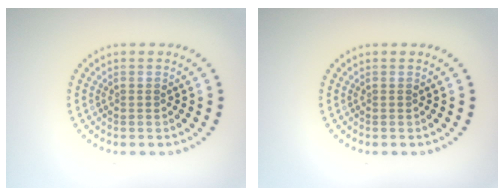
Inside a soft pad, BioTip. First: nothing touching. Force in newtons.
{"total": 0.0}